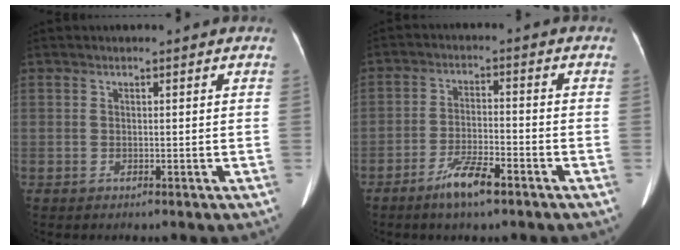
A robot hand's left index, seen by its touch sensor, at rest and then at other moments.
{"total": 6.1, "force": [-4.3, 0.9, 4.2], "torque": [-0.088, -0.008, -0.079]}